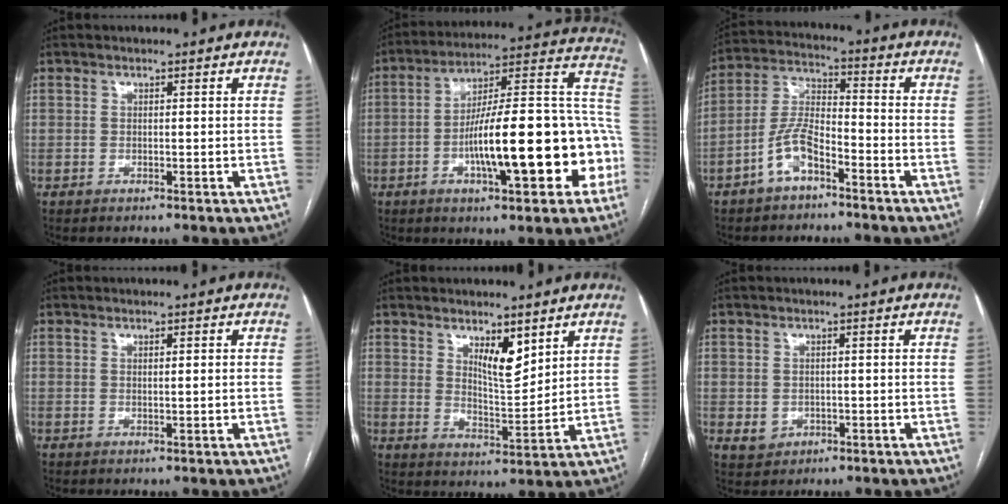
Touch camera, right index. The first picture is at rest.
{"total": 22.9, "force": [-6.1, 4.9, 21.5], "torque": [-0.266, 0.038, -0.083]}
{"total": 7.9, "force": [-4.6, 3.0, 5.7], "torque": [-0.130, 0.016, -0.089]}
{"total": 1.0, "force": [0.1, 0.0, 1.0], "torque": [-0.020, 0.000, 0.002]}
{"total": 6.1, "force": [3.6, 1.8, 4.6], "torque": [-0.082, -0.012, 0.066]}
{"total": 3.0, "force": [-0.6, 2.8, 0.9], "torque": [-0.011, 0.002, 0.001]}